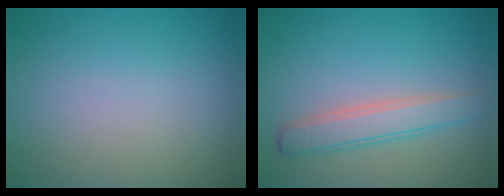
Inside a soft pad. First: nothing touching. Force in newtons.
{"total": 3.0, "press": 3.0, "slide": 0.1}